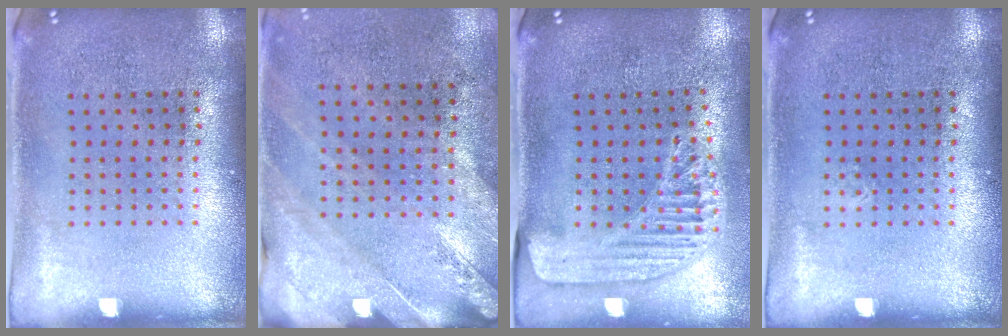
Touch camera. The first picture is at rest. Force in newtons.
{"total": 2.4, "press": 2.0, "slide": 1.3}
{"total": 1.5, "press": 1.5, "slide": 0.3}
{"total": 0.0}